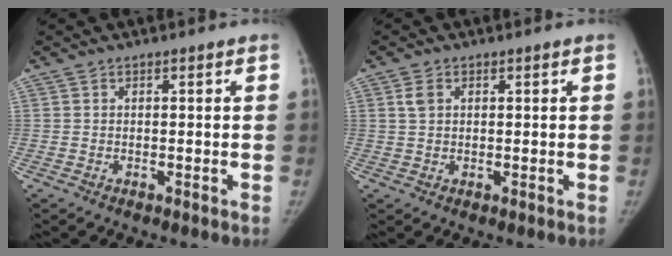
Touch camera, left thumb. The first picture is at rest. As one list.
[{"total": 2.3, "force": [0.8, 1.5, 1.5], "torque": [-0.027, 0.004, 0.016]}]